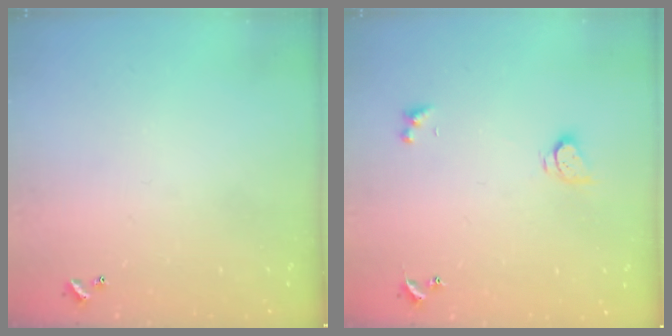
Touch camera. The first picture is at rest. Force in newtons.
{"total": 2.7, "press": 2.7, "slide": 0.3}